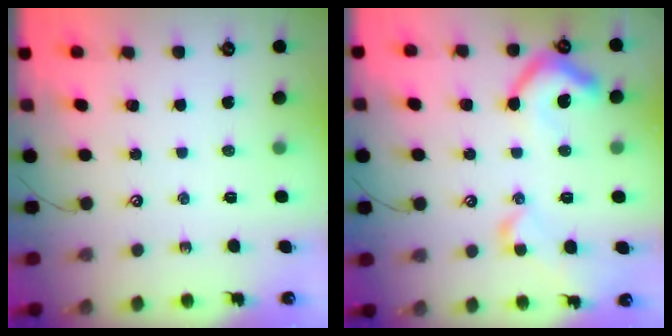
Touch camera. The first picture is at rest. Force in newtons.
{"total": 11.6, "press": 11.5, "slide": 1.6}